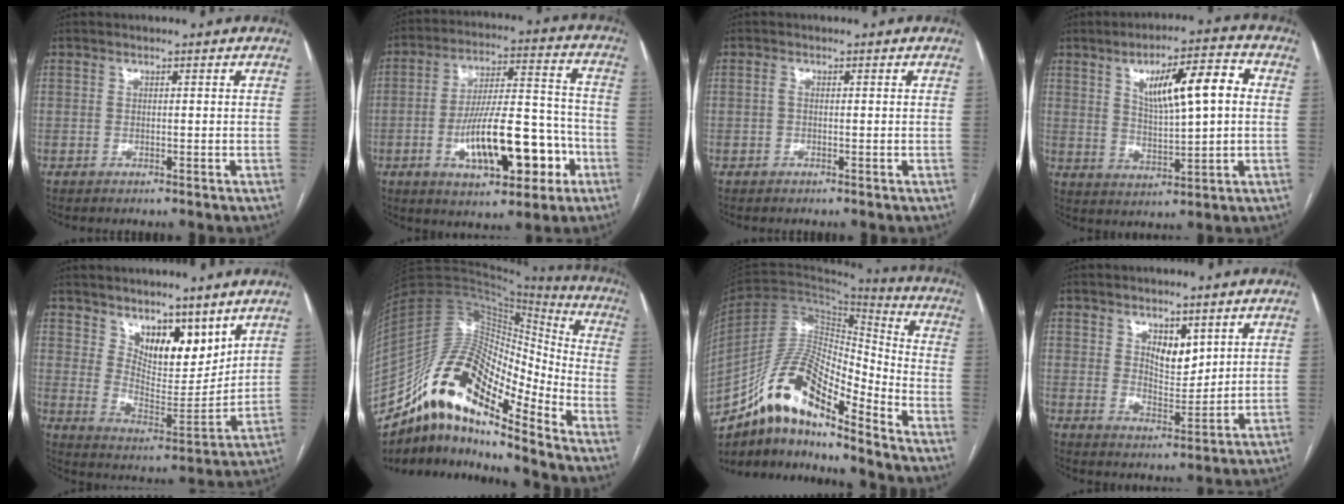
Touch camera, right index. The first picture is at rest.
{"total": 16.1, "force": [-5.7, 5.1, 14.2], "torque": [-0.236, 0.022, -0.081]}
{"total": 0.6, "force": [0.0, 0.3, 0.6], "torque": [-0.010, 0.002, -0.003]}
{"total": 11.3, "force": [2.9, 2.4, 10.6], "torque": [-0.170, 0.016, 0.051]}
{"total": 10.2, "force": [7.0, 4.6, 5.9], "torque": [-0.096, -0.008, 0.133]}
{"total": 19.2, "force": [-12.7, 5.3, 13.4], "torque": [-0.247, 0.044, -0.222]}
{"total": 15.6, "force": [-11.0, 3.6, 10.4], "torque": [-0.193, 0.033, -0.194]}
{"total": 5.4, "force": [2.8, 2.7, 3.7], "torque": [-0.061, -0.008, 0.054]}